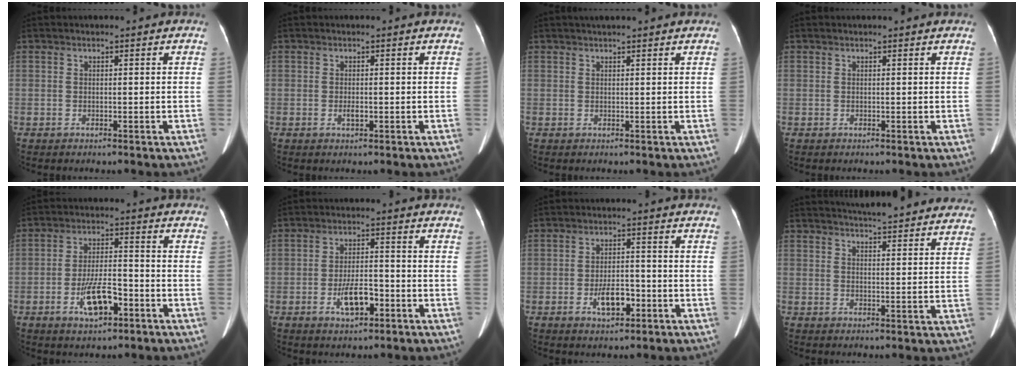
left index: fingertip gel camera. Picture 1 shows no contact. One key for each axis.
{"total": 0.9, "fx": -0.3, "fy": 0.4, "fz": 0.8, "tx": -0.019, "ty": -0.002, "tz": -0.004}
{"total": 4.2, "fx": 3.7, "fy": 0.3, "fz": 2.1, "tx": -0.026, "ty": 0.032, "tz": 0.048}
{"total": 1.2, "fx": 1.2, "fy": 0.0, "fz": 0.3, "tx": -0.010, "ty": 0.008, "tz": 0.014}
{"total": 7.5, "fx": -3.4, "fy": 2.5, "fz": 6.1, "tx": -0.123, "ty": 0.003, "tz": -0.057}
{"total": 5.6, "fx": -2.5, "fy": 2.1, "fz": 4.6, "tx": -0.090, "ty": 0.000, "tz": -0.039}
{"total": 5.2, "fx": -2.2, "fy": 2.3, "fz": 4.0, "tx": -0.076, "ty": 0.001, "tz": -0.033}
{"total": 18.3, "fx": 17.0, "fy": 2.6, "fz": 6.4, "tx": -0.083, "ty": -0.004, "tz": 0.201}